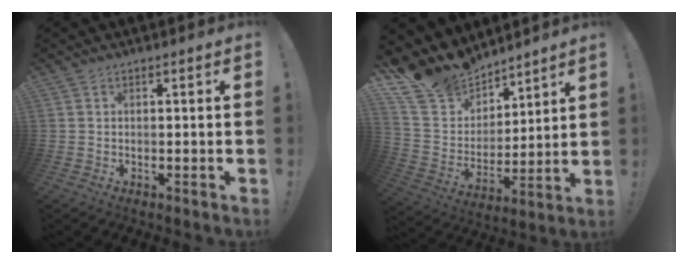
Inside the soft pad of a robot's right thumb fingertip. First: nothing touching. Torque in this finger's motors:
{"motor_torque": [-1.04, 1.98, 0.91, 1.01, 0.02]}